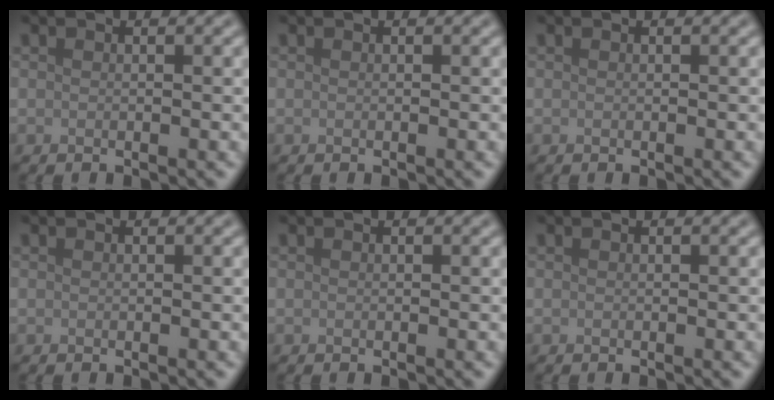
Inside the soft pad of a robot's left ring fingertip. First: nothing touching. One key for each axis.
{"total": 0.0}
{"total": 0.0}
{"total": 0.0}
{"total": 0.0}
{"total": 0.0}